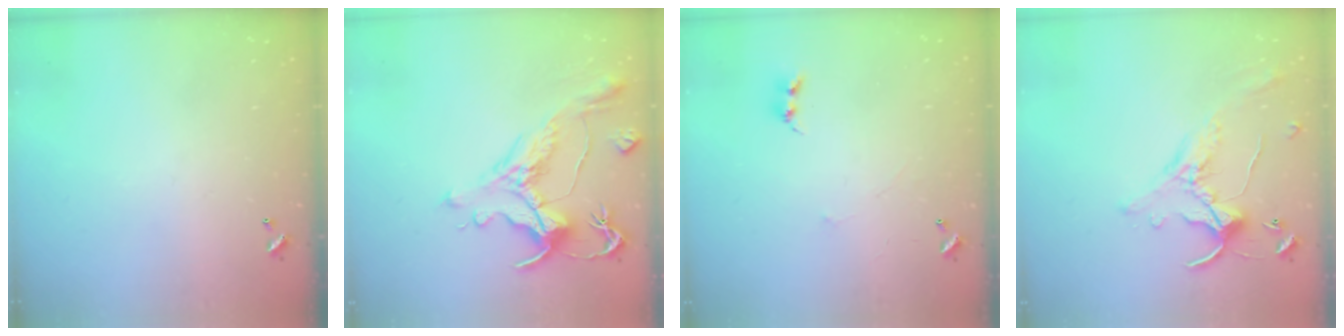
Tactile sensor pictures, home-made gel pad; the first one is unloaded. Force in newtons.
{"total": 2.4, "press": 1.9, "slide": 1.4}
{"total": 1.2, "press": 1.1, "slide": 0.4}
{"total": 1.6, "press": 1.2, "slide": 1.0}